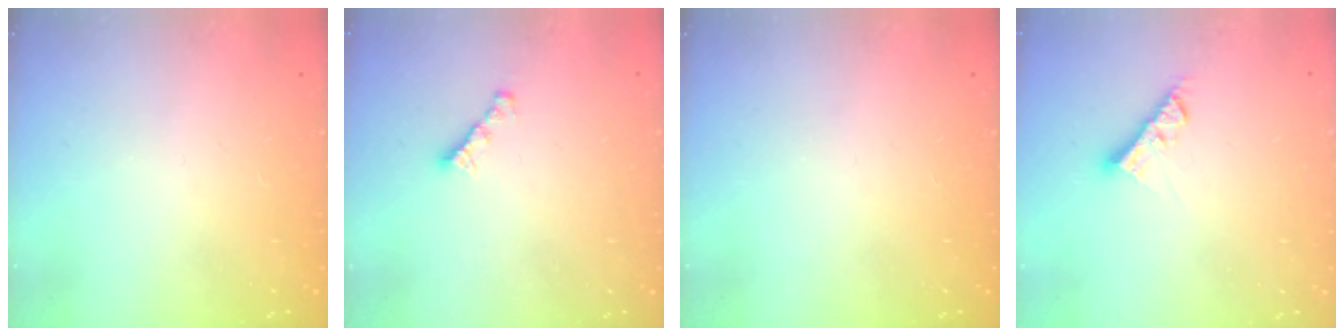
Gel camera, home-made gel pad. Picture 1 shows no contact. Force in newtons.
{"total": 3.0, "press": 3.0, "slide": 0.1}
{"total": 0.0}
{"total": 6.1, "press": 6.1, "slide": 0.4}